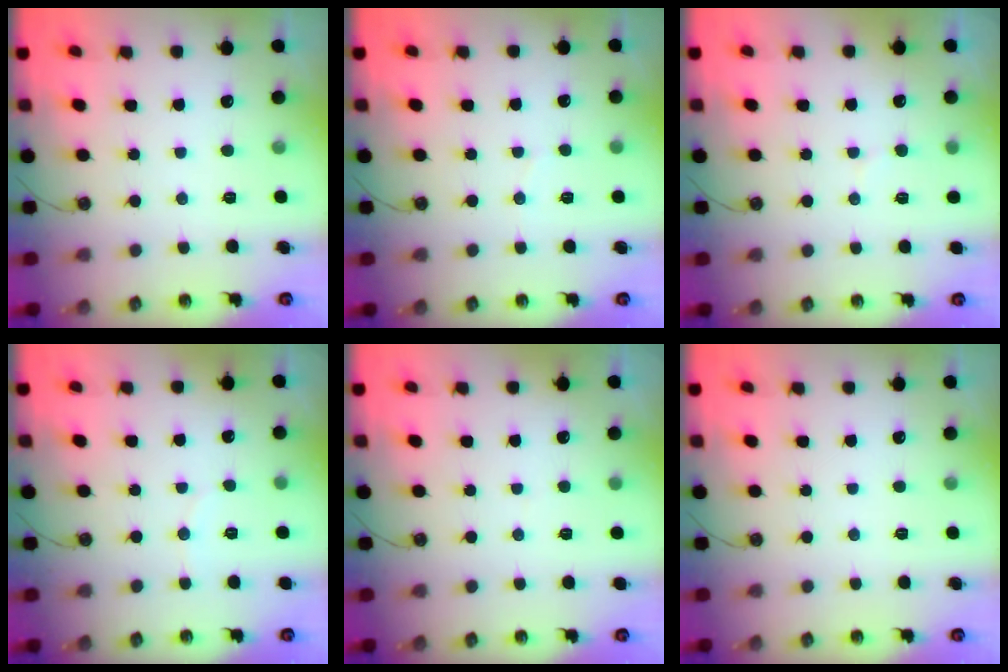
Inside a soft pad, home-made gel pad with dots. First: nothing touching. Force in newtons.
{"total": 2.2, "press": 2.2, "slide": 0.2}
{"total": 4.5, "press": 4.4, "slide": 1.0}
{"total": 2.4, "press": 2.4, "slide": 0.2}
{"total": 1.4, "press": 1.4, "slide": 0.1}
{"total": 0.0}